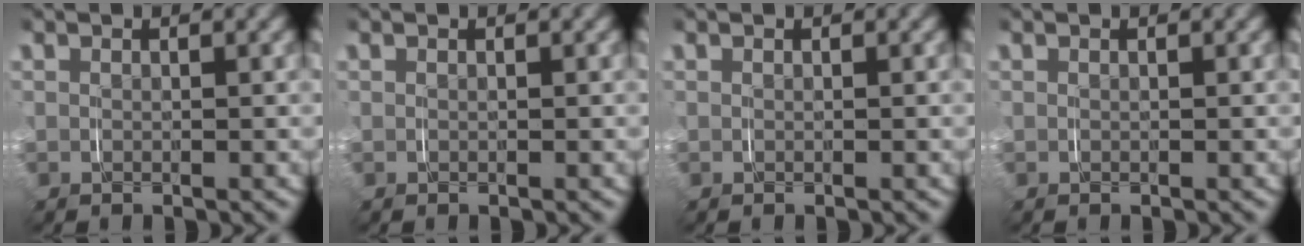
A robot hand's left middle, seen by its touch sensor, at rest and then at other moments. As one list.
[{"total": 0.0}, {"total": 0.0}, {"total": 0.0}]